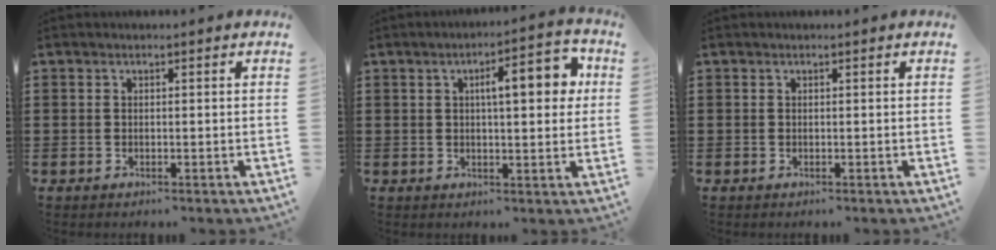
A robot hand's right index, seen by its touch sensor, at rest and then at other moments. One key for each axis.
{"total": 7.8, "fx": 2.0, "fy": 2.4, "fz": 7.2, "tx": -0.100, "ty": -0.005, "tz": 0.022}
{"total": 0.0}